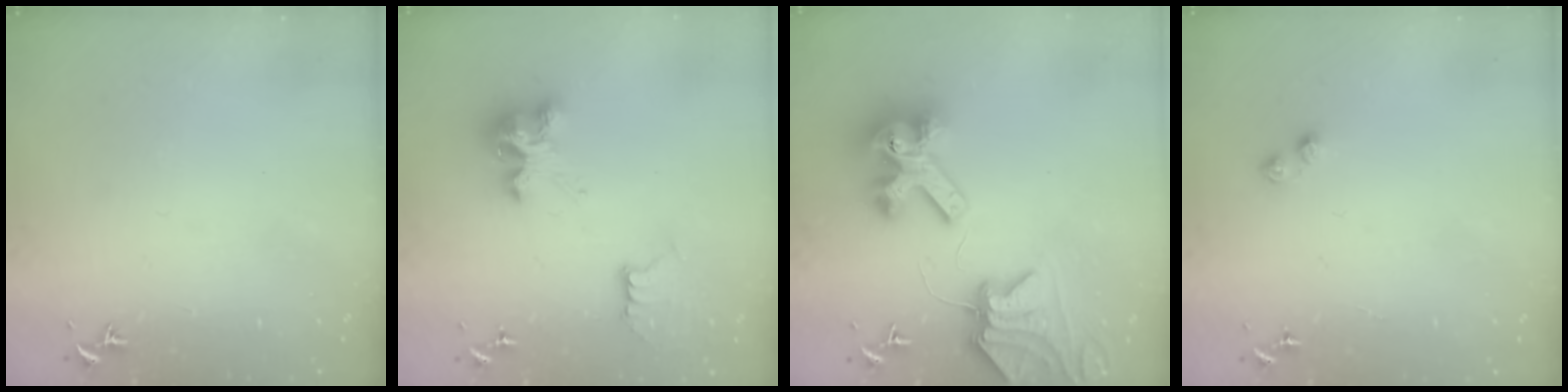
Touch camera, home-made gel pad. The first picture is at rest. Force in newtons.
{"total": 8.6, "press": 8.6, "slide": 0.2}
{"total": 11.7, "press": 11.6, "slide": 1.6}
{"total": 2.8, "press": 2.8, "slide": 0.4}